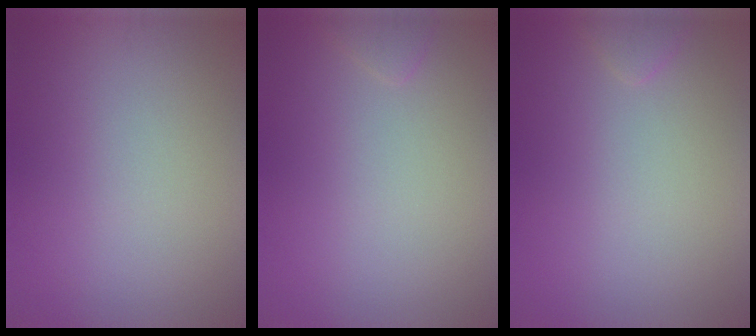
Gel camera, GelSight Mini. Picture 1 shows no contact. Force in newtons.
{"total": 0.8, "press": 0.8, "slide": 0.1}
{"total": 1.0, "press": 1.0, "slide": 0.1}